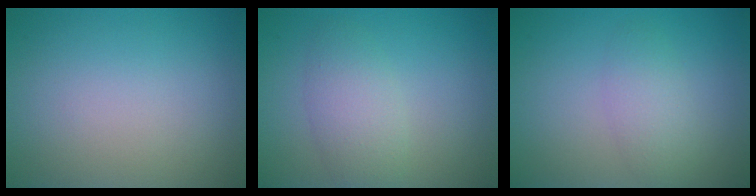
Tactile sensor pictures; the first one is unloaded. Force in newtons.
{"total": 3.2, "press": 3.2, "slide": 0.1}
{"total": 2.4, "press": 2.4, "slide": 0.1}